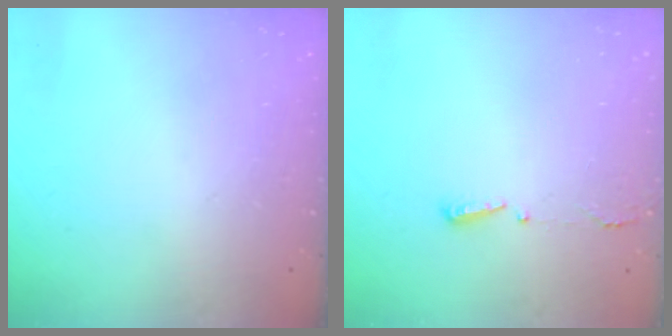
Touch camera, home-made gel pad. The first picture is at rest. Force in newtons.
{"total": 2.9, "press": 2.8, "slide": 0.6}